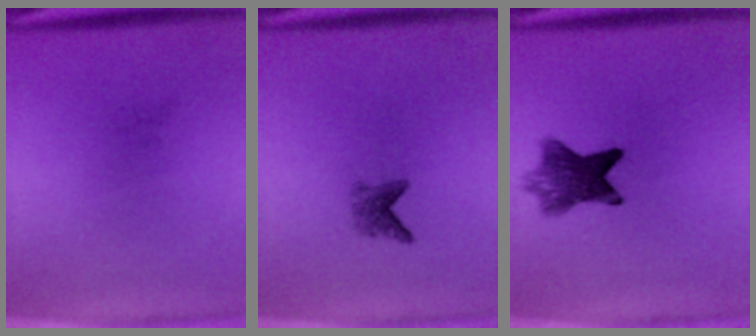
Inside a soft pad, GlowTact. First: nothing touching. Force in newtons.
{"total": 2.1}
{"total": 7.0}